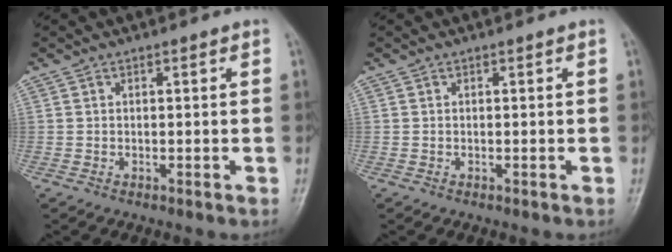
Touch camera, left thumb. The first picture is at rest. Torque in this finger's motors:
{"motor_torque": [0.00, 0.00, -0.03, -0.03, 0.00]}